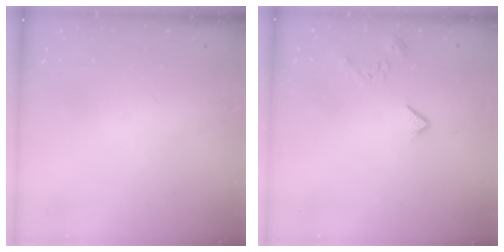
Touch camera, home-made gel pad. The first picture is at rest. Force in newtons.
{"total": 3.0, "press": 2.9, "slide": 0.4}